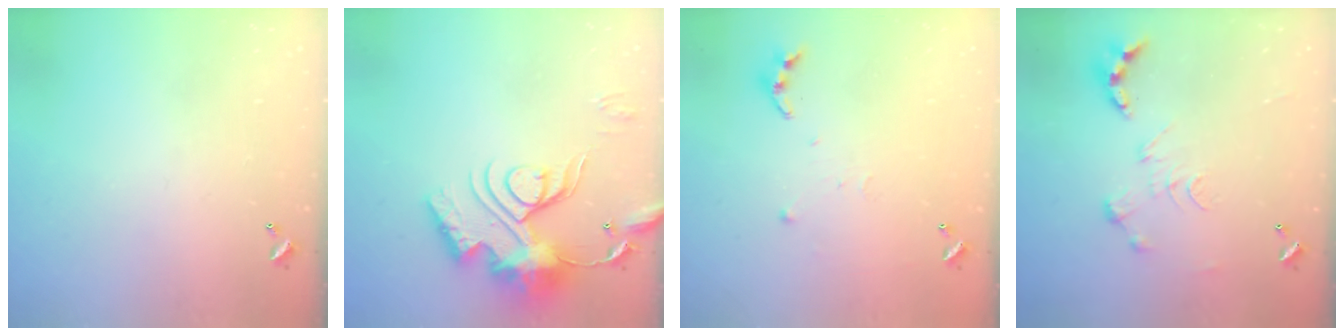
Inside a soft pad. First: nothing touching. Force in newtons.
{"total": 18.4, "press": 18.3, "slide": 1.8}
{"total": 3.8, "press": 3.8, "slide": 0.4}
{"total": 0.0}